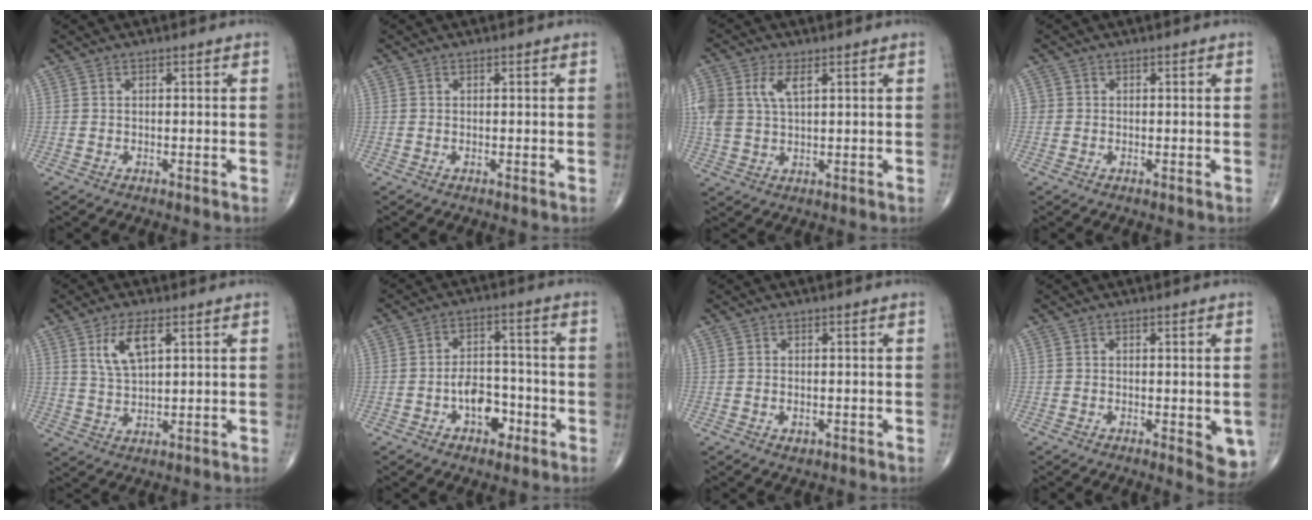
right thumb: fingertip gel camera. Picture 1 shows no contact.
{"total": 0.0}
{"total": 7.1, "force": [2.6, 3.7, 5.5], "torque": [-0.133, 0.005, 0.053]}
{"total": 0.8, "force": [0.0, 0.8, 0.1], "torque": [0.004, 0.003, -0.001]}
{"total": 6.9, "force": [3.0, 2.8, 5.5], "torque": [-0.104, -0.012, 0.065]}
{"total": 6.9, "force": [-2.7, 4.3, 4.7], "torque": [-0.048, 0.027, -0.045]}
{"total": 1.3, "force": [-0.4, 0.9, 0.9], "torque": [-0.009, 0.000, -0.002]}
{"total": 5.2, "force": [-1.3, 2.1, 4.6], "torque": [-0.038, -0.009, -0.015]}